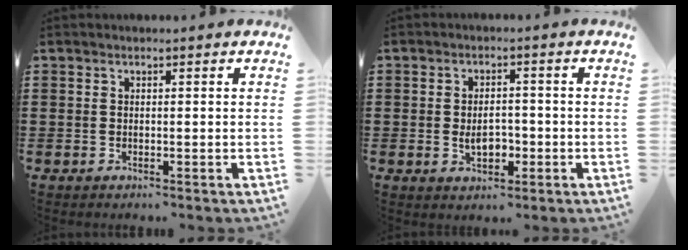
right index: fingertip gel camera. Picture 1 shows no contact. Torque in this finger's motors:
{"motor_torque": [2.14, 0.00, 0.19, 0.08]}